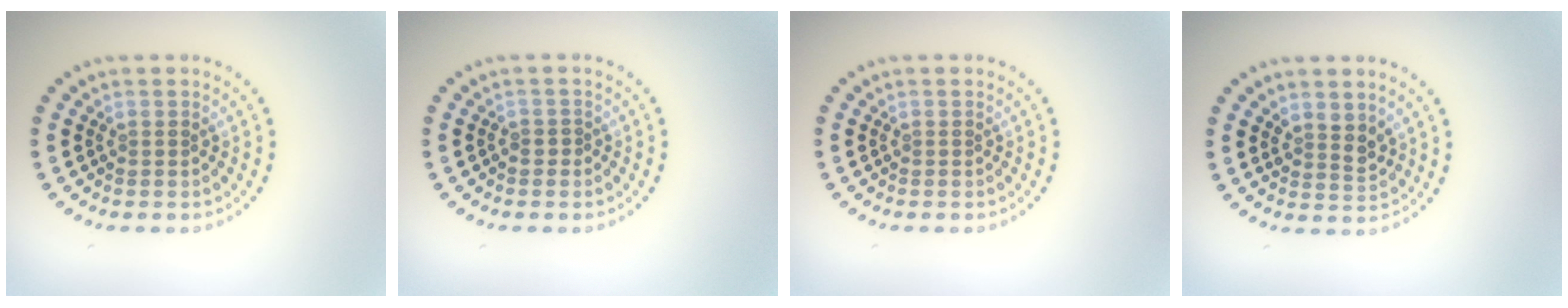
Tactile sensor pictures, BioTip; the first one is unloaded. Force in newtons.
{"total": 0.6, "press": 0.3, "slide": 0.5}
{"total": 0.0}
{"total": 1.9, "press": 1.6, "slide": 1.0}